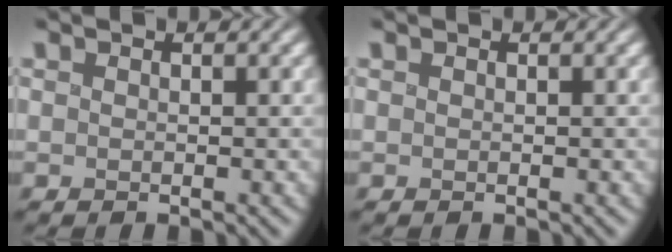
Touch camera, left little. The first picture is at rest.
{"total": 0.0}